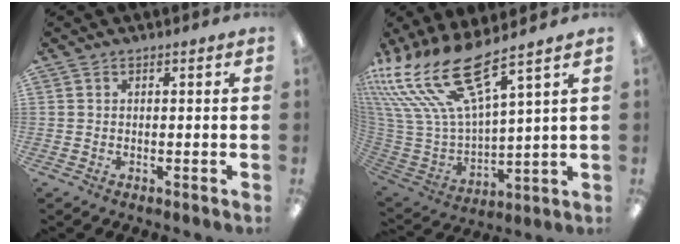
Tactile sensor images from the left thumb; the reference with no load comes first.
{"total": 20.8, "force": [14.2, 6.8, 13.5], "torque": [-0.303, -0.103, 0.251]}